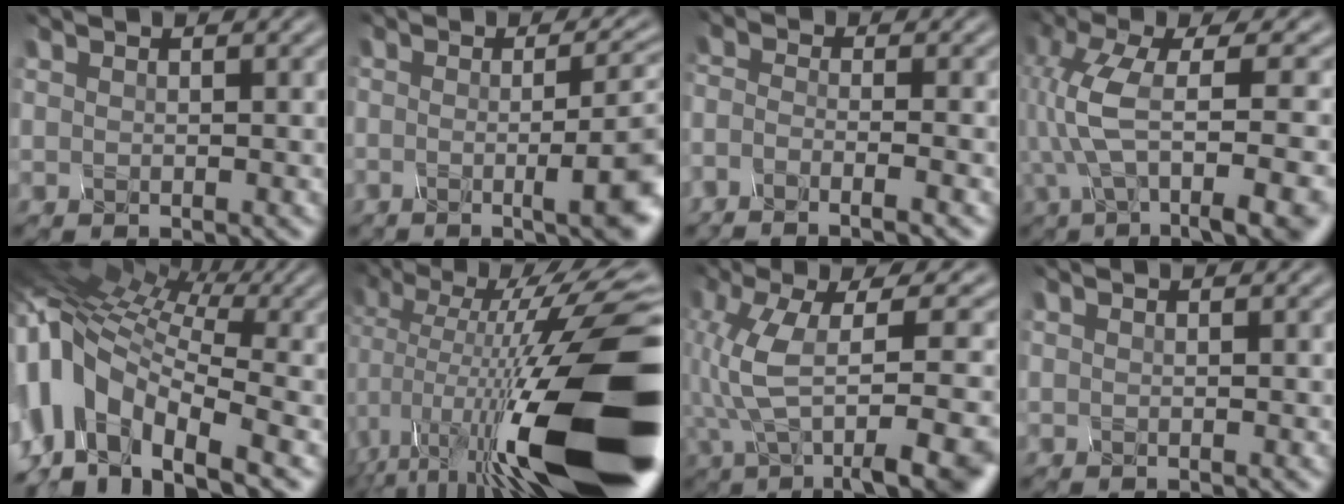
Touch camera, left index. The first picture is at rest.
{"total": 8.9, "force": [-1.4, 2.6, 8.4], "torque": [-0.065, 0.018, -0.026]}
{"total": 3.4, "force": [-2.9, 0.7, 1.6], "torque": [0.000, -0.007, -0.061]}
{"total": 11.1, "force": [-2.7, 3.9, 10.1], "torque": [-0.199, 0.000, -0.030]}
{"total": 11.8, "force": [-3.7, 6.7, 9.0], "torque": [-0.205, 0.016, -0.063]}
{"total": 18.6, "force": [-6.1, 5.2, 16.8], "torque": [-0.292, 0.024, -0.116]}
{"total": 11.0, "force": [-3.8, 3.0, 9.9], "torque": [-0.185, 0.009, -0.051]}
{"total": 0.0}